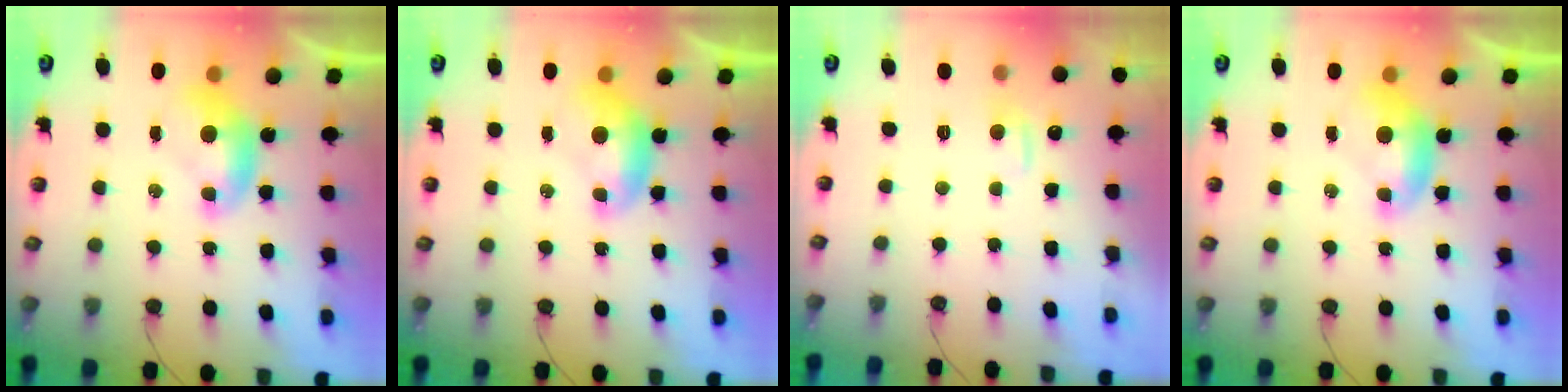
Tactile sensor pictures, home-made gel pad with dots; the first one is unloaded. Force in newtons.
{"total": 0.0}
{"total": 1.0, "press": 0.7, "slide": 0.7}
{"total": 0.0}